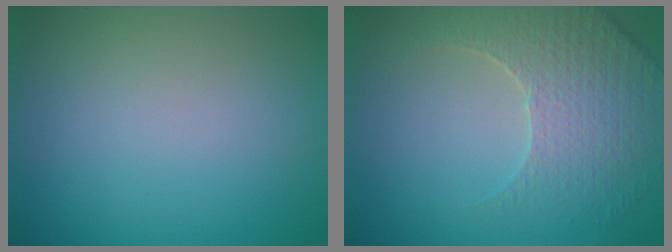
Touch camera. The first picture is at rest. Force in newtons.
{"total": 3.8, "press": 3.7, "slide": 0.9}